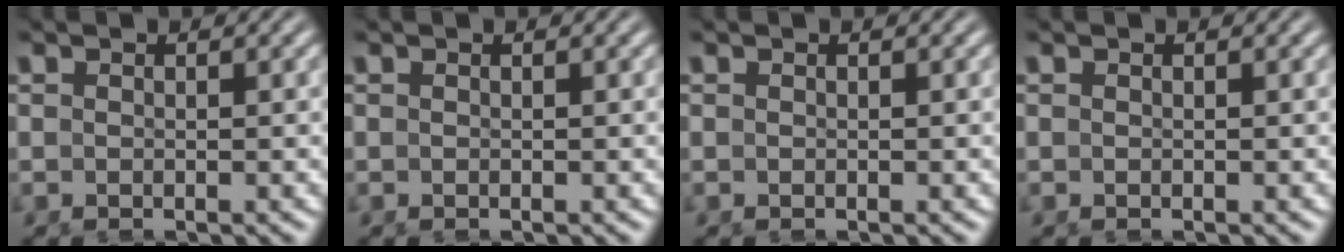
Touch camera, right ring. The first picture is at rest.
{"total": 0.0}
{"total": 0.0}
{"total": 0.0}